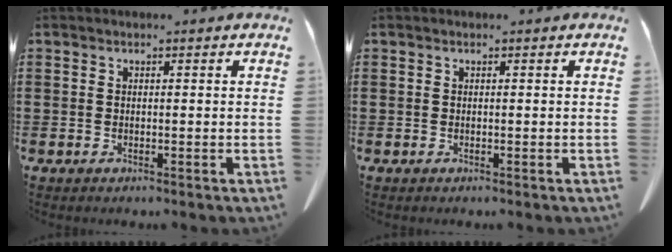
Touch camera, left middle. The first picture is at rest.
{"total": 0.0}